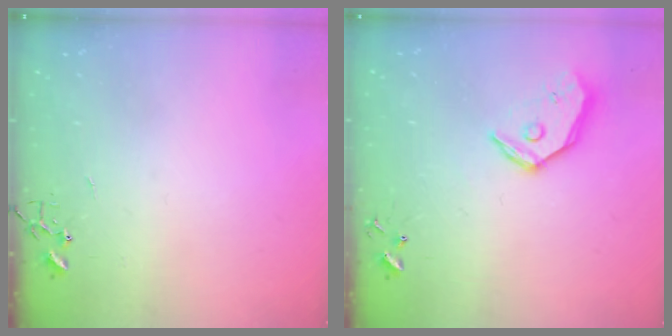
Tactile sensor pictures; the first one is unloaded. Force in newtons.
{"total": 12.3, "press": 12.1, "slide": 1.9}